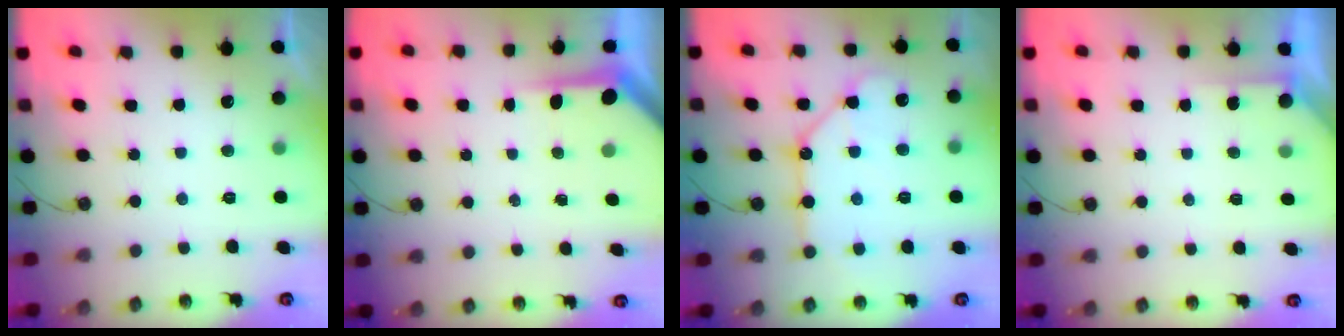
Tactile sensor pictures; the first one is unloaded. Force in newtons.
{"total": 3.8, "press": 3.7, "slide": 0.4}
{"total": 13.1, "press": 13.1, "slide": 1.5}
{"total": 2.5, "press": 2.5, "slide": 0.3}